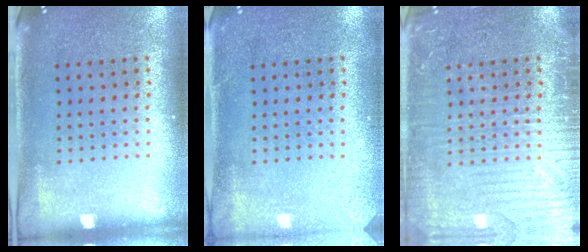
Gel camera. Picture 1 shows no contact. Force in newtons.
{"total": 2.0, "press": 2.0, "slide": 0.3}
{"total": 5.1, "press": 5.1, "slide": 0.7}